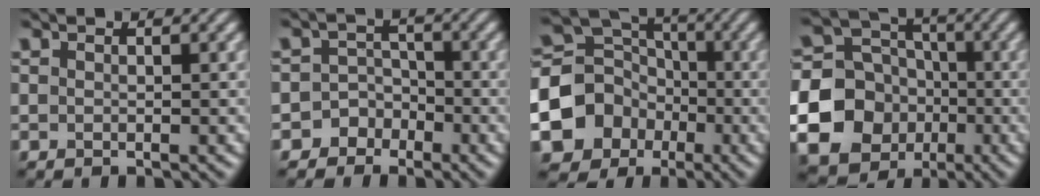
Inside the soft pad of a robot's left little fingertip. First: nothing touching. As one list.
[{"total": 3.9, "force": [-2.4, 3.1, 0.1], "torque": [0.049, 0.007, -0.056]}, {"total": 11.9, "force": [-4.2, 10.5, 3.7], "torque": [-0.084, -0.028, -0.092]}, {"total": 16.6, "force": [-4.7, 15.3, 4.4], "torque": [-0.132, -0.042, -0.103]}]